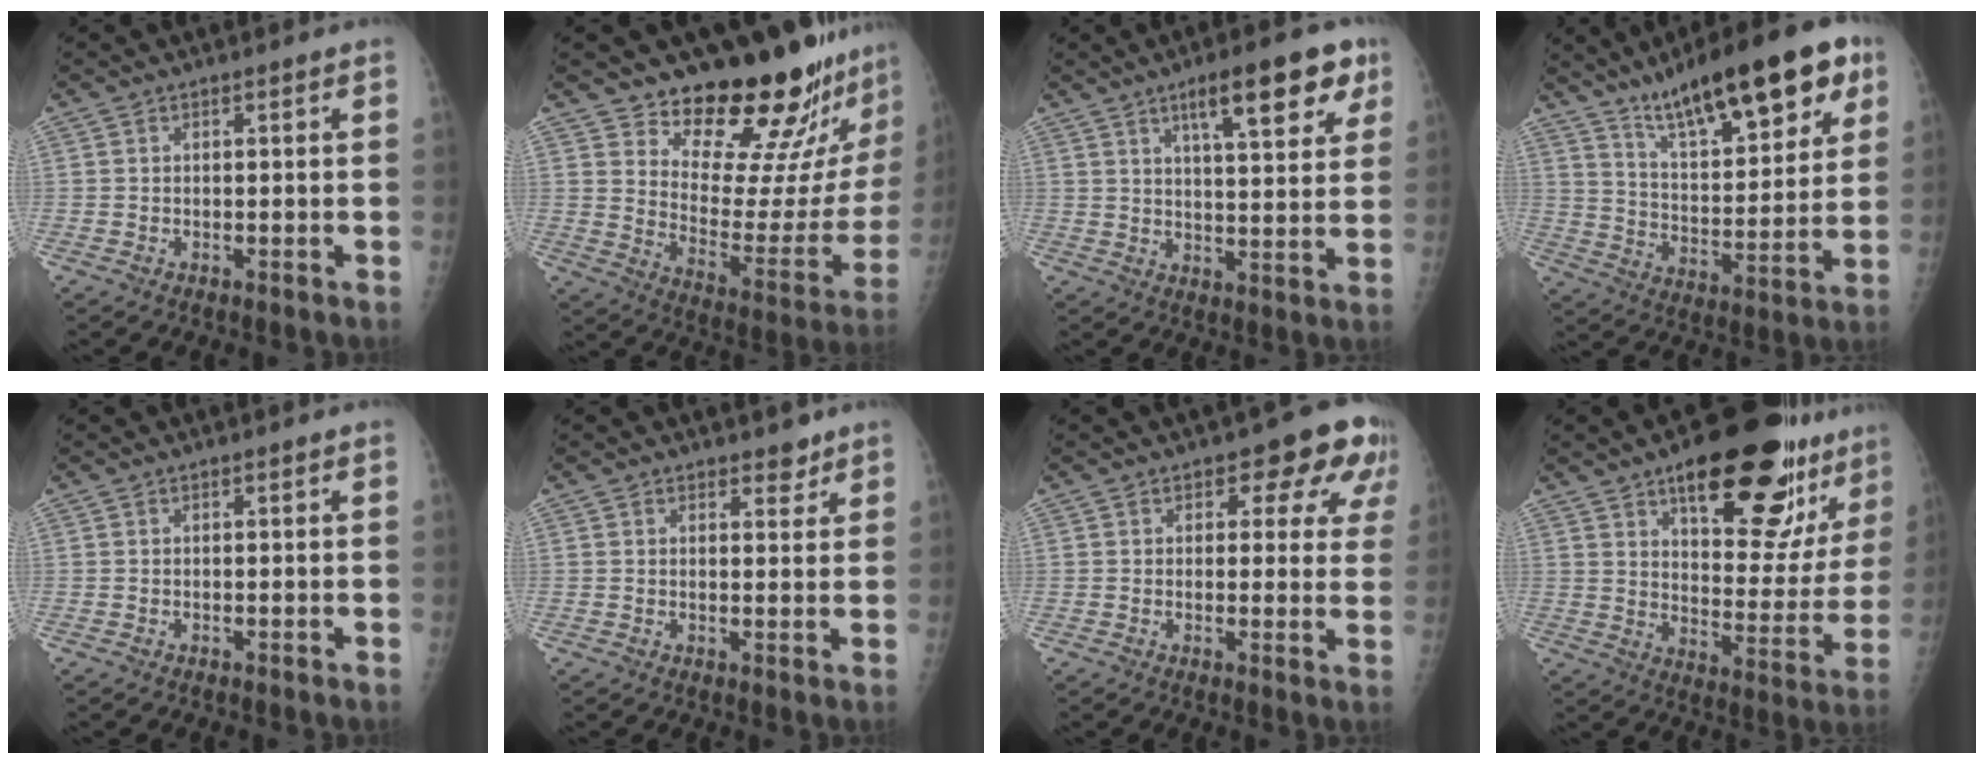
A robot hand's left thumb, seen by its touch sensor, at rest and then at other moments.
{"total": 22.7, "force": [20.0, 5.5, 9.1], "torque": [-0.087, -0.184, 0.269]}
{"total": 13.4, "force": [7.3, 3.9, 10.5], "torque": [-0.122, -0.022, 0.103]}
{"total": 22.7, "force": [13.8, 7.0, 16.6], "torque": [-0.221, -0.043, 0.223]}
{"total": 0.0}
{"total": 2.6, "force": [2.1, 1.3, 1.0], "torque": [0.004, -0.013, 0.027]}
{"total": 9.9, "force": [5.1, 5.3, 6.6], "torque": [-0.020, -0.014, 0.050]}
{"total": 25.6, "force": [16.2, 9.7, 17.4], "torque": [-0.189, -0.064, 0.228]}